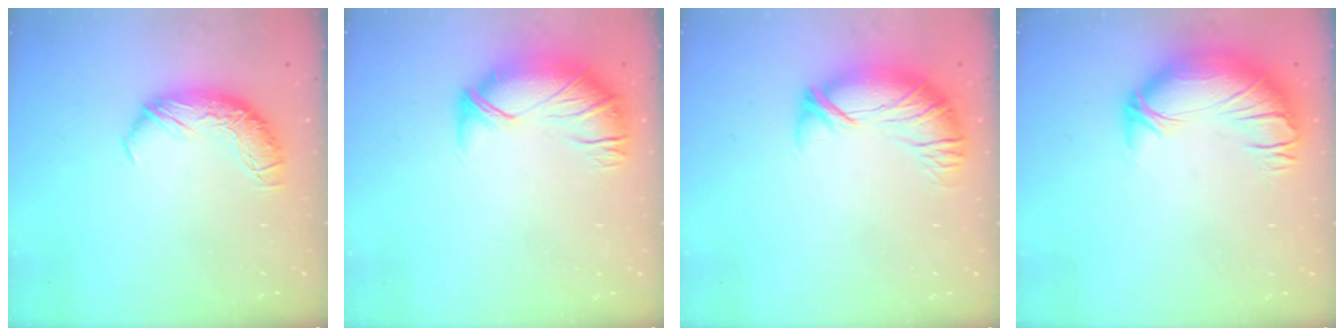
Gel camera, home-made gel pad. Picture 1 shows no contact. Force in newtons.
{"total": 2.6, "press": 1.1, "slide": 2.3}
{"total": 2.9, "press": 1.0, "slide": 2.7}
{"total": 3.7, "press": 1.9, "slide": 3.2}